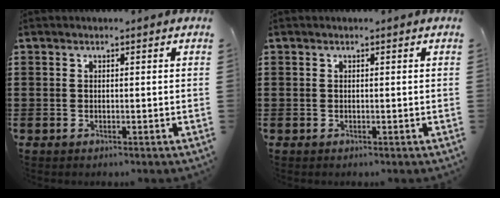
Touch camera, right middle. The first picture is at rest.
{"total": 0.0}